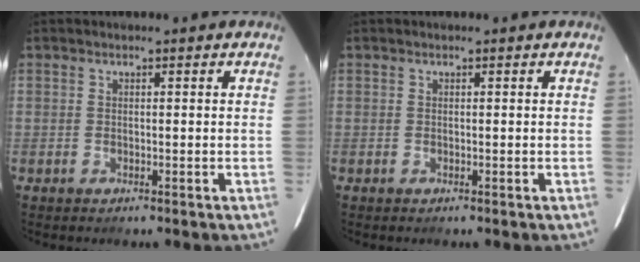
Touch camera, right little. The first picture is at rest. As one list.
[{"total": 0.0}]